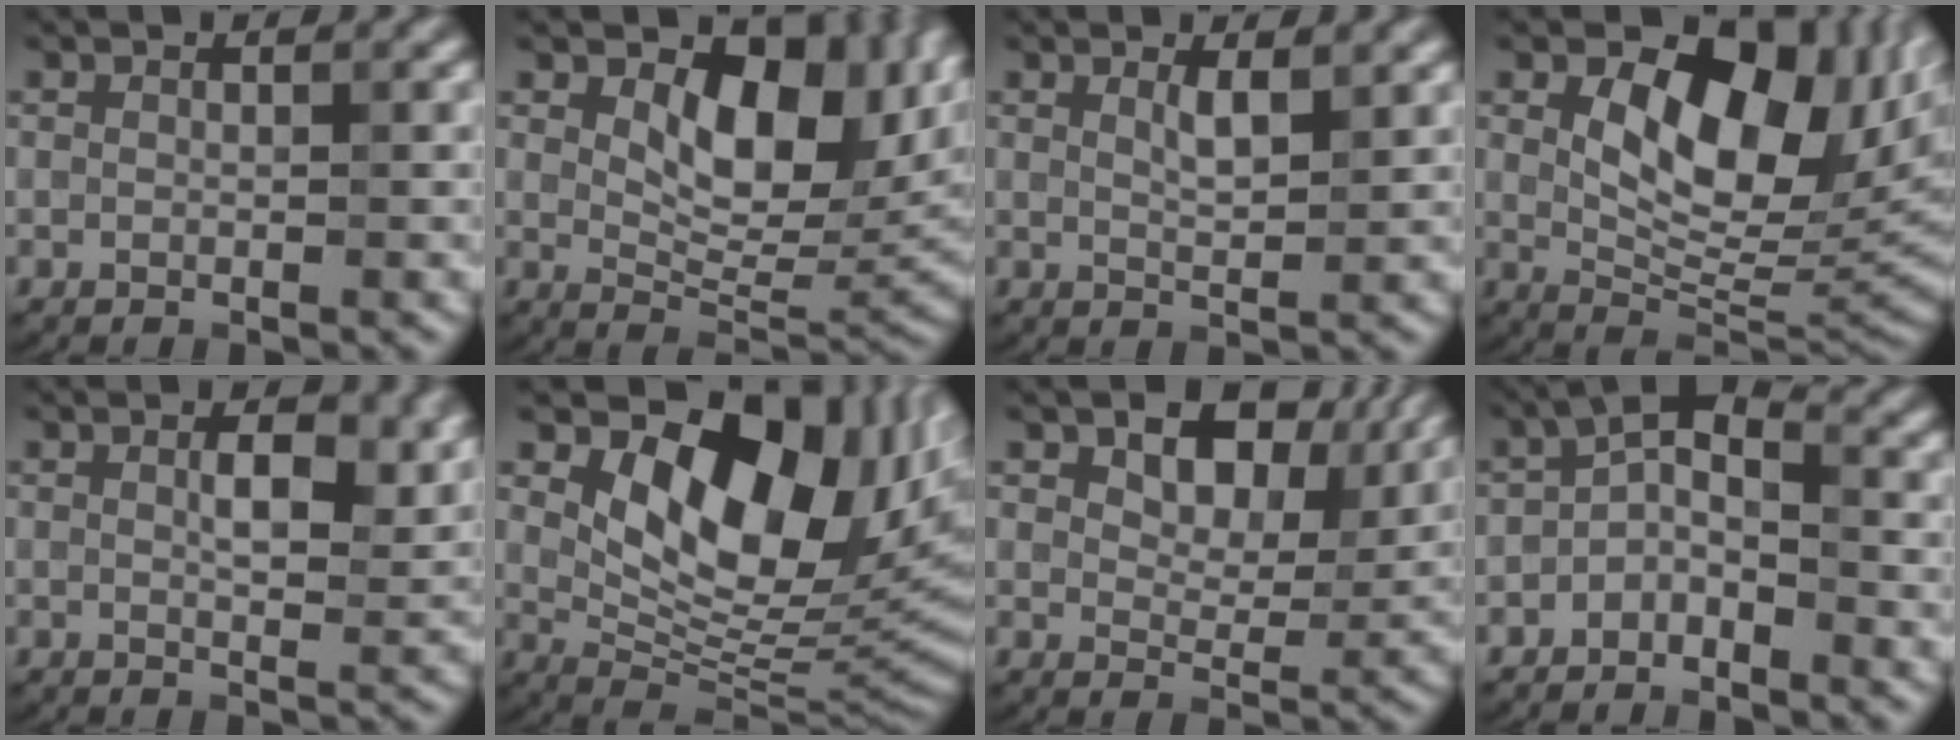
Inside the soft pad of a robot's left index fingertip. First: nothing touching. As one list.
[{"total": 10.5, "force": [2.9, 5.8, 8.3], "torque": [-0.115, -0.008, 0.050]}, {"total": 1.7, "force": [1.1, 0.4, 1.3], "torque": [-0.024, -0.004, 0.020]}, {"total": 11.7, "force": [3.3, 6.4, 9.2], "torque": [-0.133, -0.004, 0.057]}, {"total": 4.2, "force": [1.4, 1.7, 3.6], "torque": [-0.058, -0.001, 0.023]}, {"total": 12.9, "force": [4.2, 7.2, 9.9], "torque": [-0.132, -0.006, 0.077]}, {"total": 7.1, "force": [3.5, 4.1, 4.6], "torque": [-0.075, -0.007, 0.053]}, {"total": 2.8, "force": [-1.7, 1.3, 1.8], "torque": [-0.032, 0.014, -0.040]}]